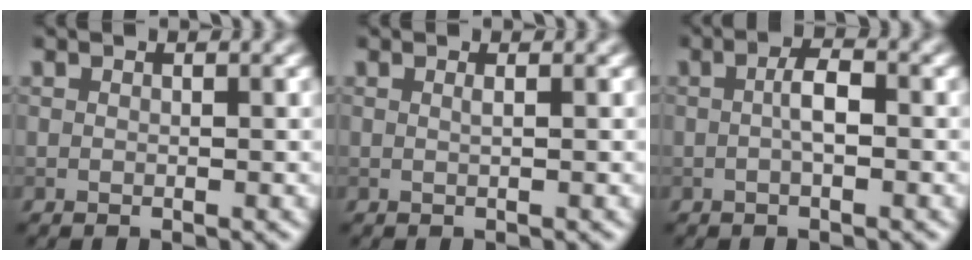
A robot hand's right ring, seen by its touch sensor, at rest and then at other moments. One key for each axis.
{"total": 0.7, "fx": 0.2, "fy": 0.3, "fz": 0.7, "tx": -0.007, "ty": -0.003, "tz": -0.005}
{"total": 2.3, "fx": -0.3, "fy": 0.7, "fz": 2.1, "tx": -0.043, "ty": 0.004, "tz": -0.009}